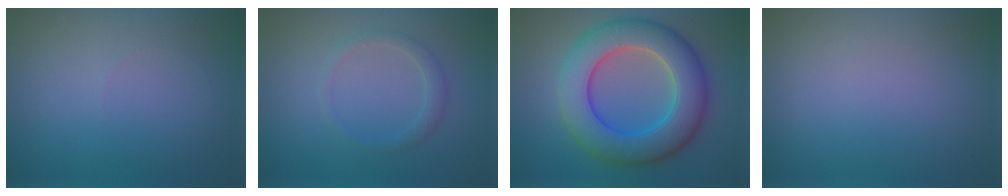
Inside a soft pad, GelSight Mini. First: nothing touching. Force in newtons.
{"total": 1.6, "press": 1.6, "slide": 0.1}
{"total": 9.7, "press": 9.7, "slide": 0.1}
{"total": 0.0}